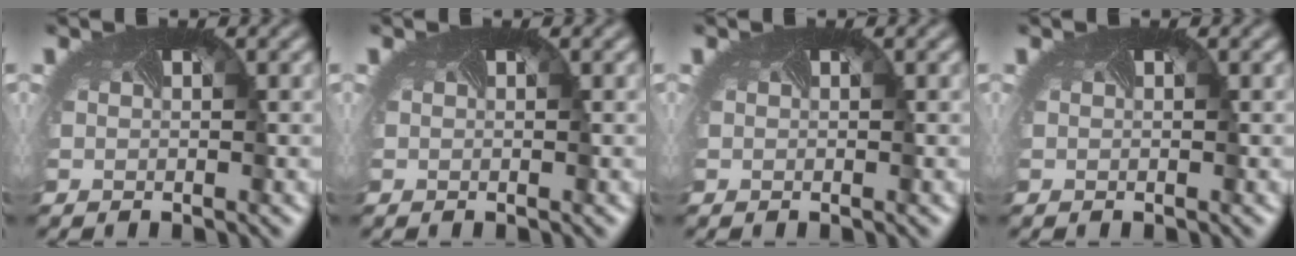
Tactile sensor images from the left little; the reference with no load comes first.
{"total": 0.0}
{"total": 0.0}
{"total": 0.0}